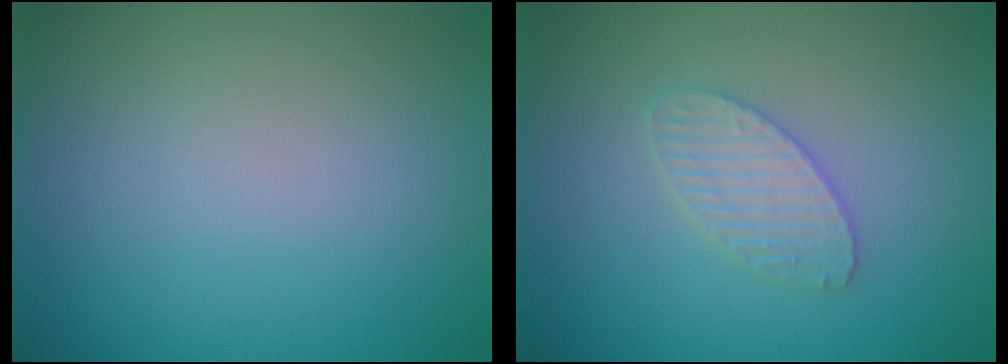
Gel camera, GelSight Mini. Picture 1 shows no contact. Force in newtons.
{"total": 2.3, "press": 2.3, "slide": 0.2}